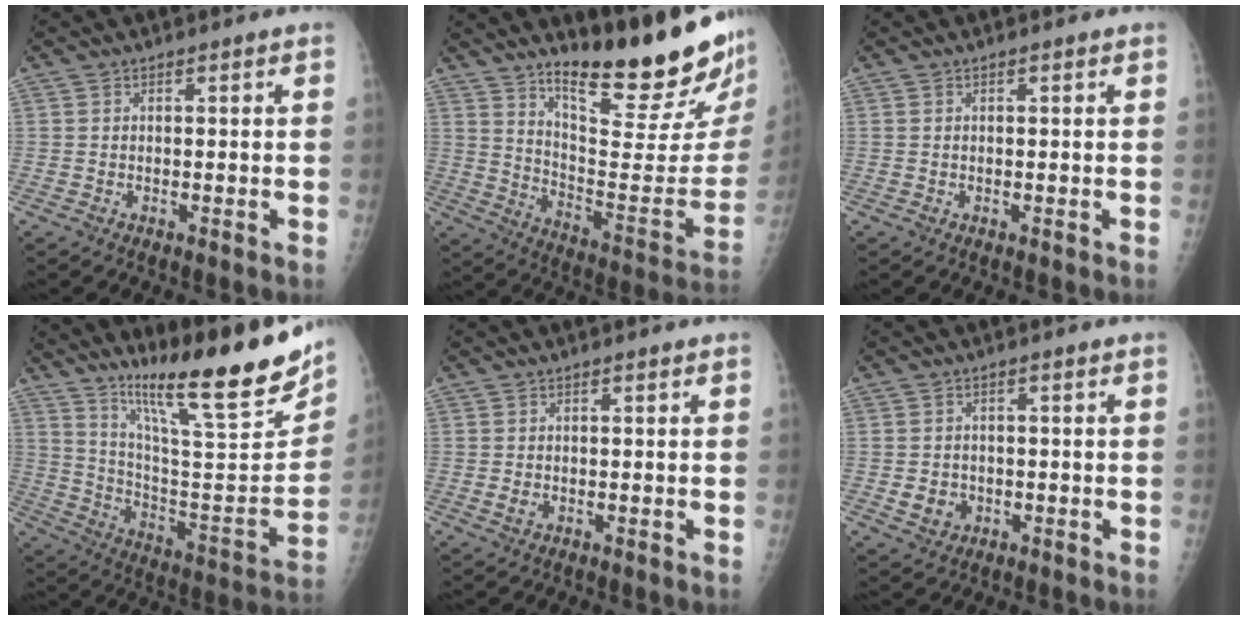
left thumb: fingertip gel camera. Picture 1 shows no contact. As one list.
[{"total": 24.1, "force": [17.6, 3.8, 16.0], "torque": [-0.213, -0.136, 0.268]}, {"total": 0.0}, {"total": 25.2, "force": [17.0, 4.4, 18.1], "torque": [-0.257, -0.078, 0.282]}, {"total": 1.6, "force": [0.1, 1.1, 1.1], "torque": [-0.017, -0.002, 0.005]}, {"total": 3.7, "force": [-0.8, 3.2, 1.5], "torque": [-0.013, 0.003, -0.004]}]